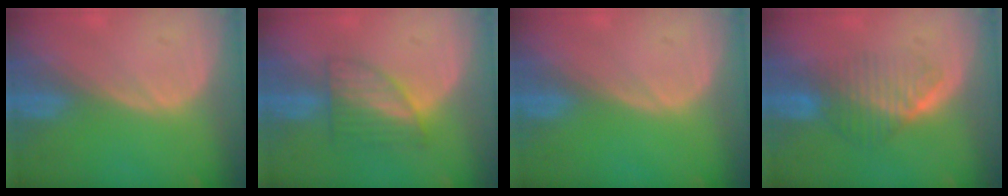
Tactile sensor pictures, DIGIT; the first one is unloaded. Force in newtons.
{"total": 6.1, "press": 5.7, "slide": 2.0}
{"total": 0.0}
{"total": 6.5, "press": 5.8, "slide": 2.8}